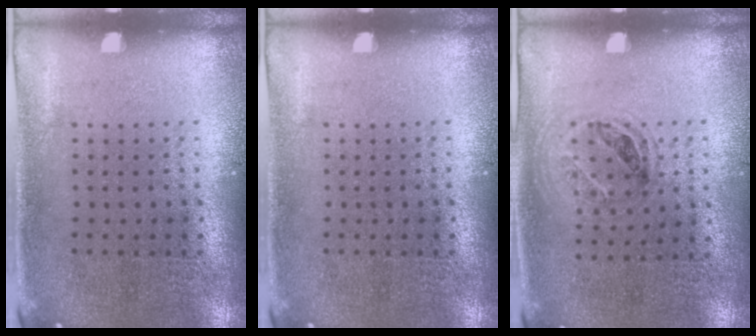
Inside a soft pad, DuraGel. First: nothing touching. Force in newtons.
{"total": 0.0}
{"total": 1.1, "press": 0.9, "slide": 0.6}